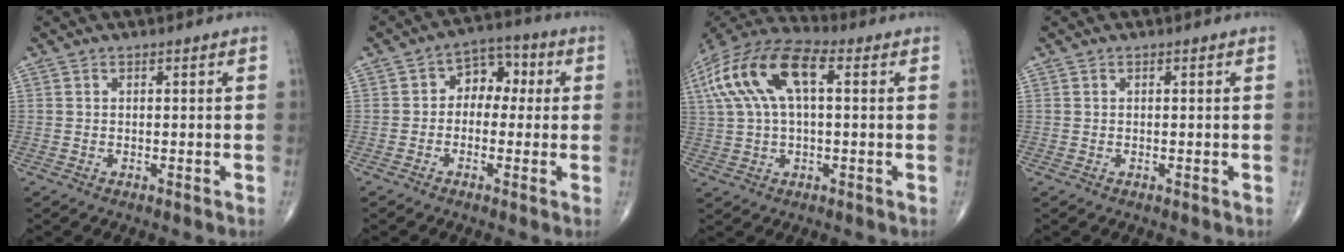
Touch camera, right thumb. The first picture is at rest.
{"total": 7.0, "force": [0.4, 5.2, 4.6], "torque": [-0.026, 0.027, -0.008]}
{"total": 16.9, "force": [4.2, 7.9, 14.3], "torque": [-0.293, 0.038, 0.068]}
{"total": 0.0}